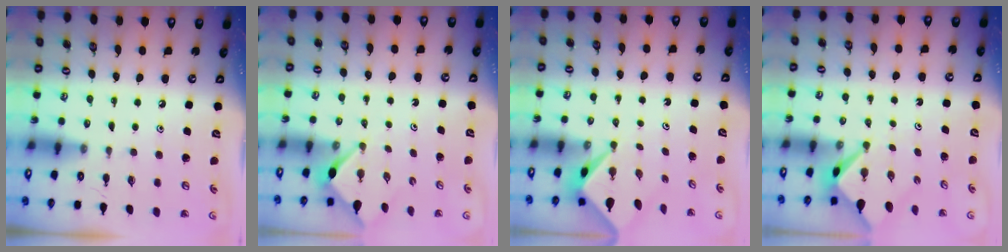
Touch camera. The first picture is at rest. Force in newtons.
{"total": 2.7, "press": 2.7, "slide": 0.3}
{"total": 2.3, "press": 2.3, "slide": 0.2}
{"total": 2.4, "press": 2.4, "slide": 0.2}